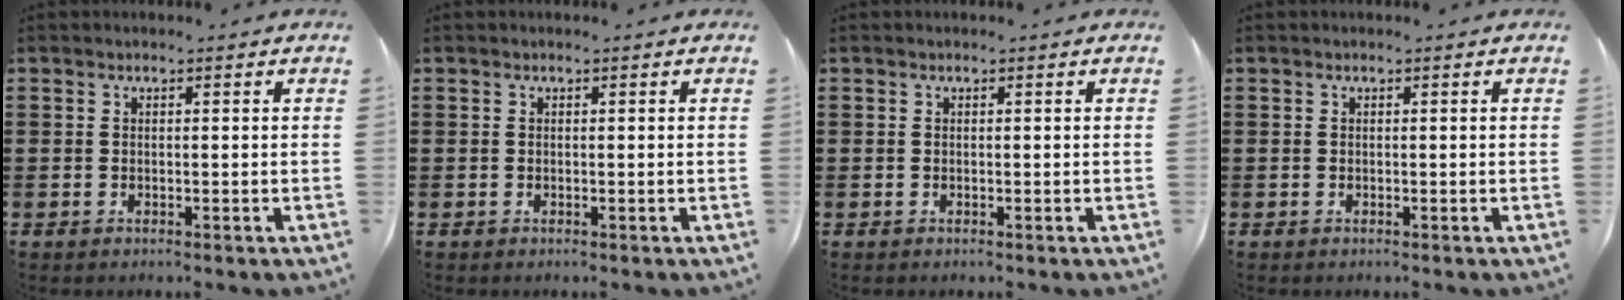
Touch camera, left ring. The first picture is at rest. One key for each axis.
{"total": 0.0}
{"total": 0.0}
{"total": 0.0}